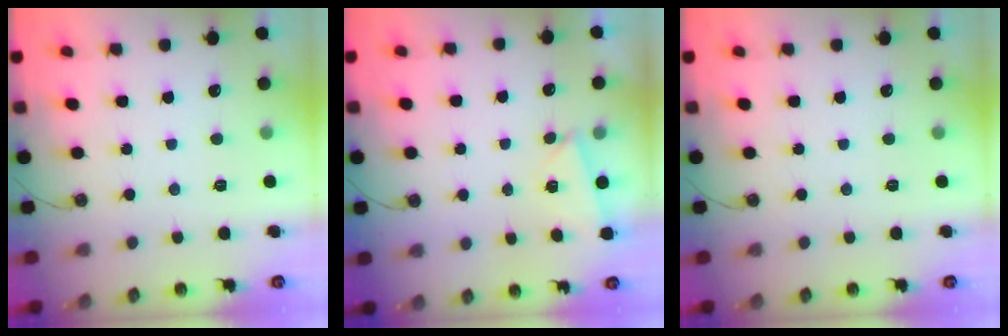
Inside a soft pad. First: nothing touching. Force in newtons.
{"total": 2.5, "press": 2.1, "slide": 1.5}
{"total": 0.0}